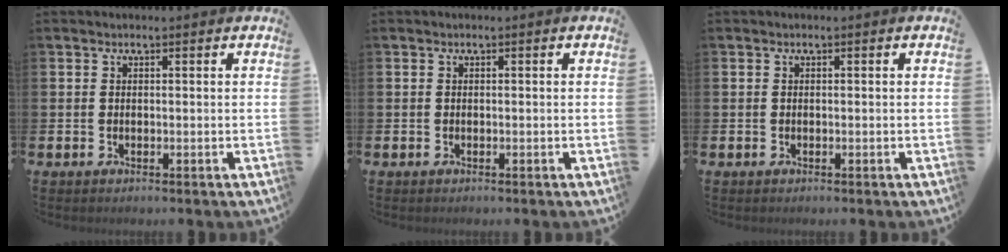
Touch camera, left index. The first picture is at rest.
{"total": 0.0}
{"total": 0.0}